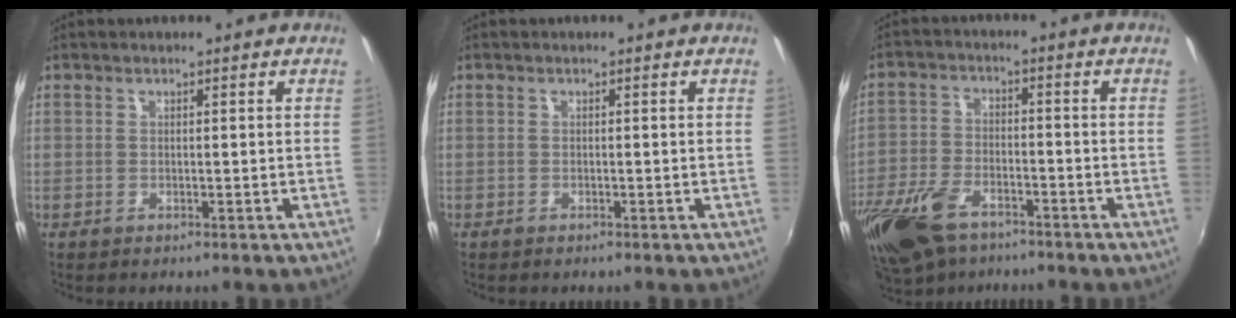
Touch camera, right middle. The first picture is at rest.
{"total": 0.6, "force": [-0.5, 0.3, 0.1], "torque": [-0.003, 0.000, -0.008]}
{"total": 12.9, "force": [-8.8, 6.2, 7.0], "torque": [-0.168, -0.020, -0.171]}